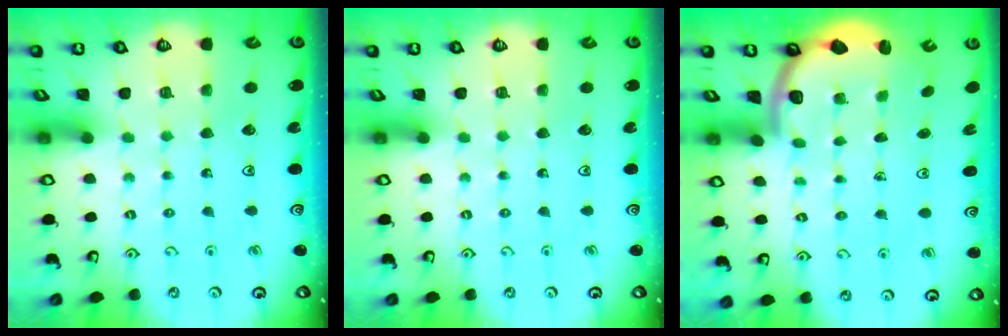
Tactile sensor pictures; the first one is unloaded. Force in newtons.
{"total": 0.0}
{"total": 2.5, "press": 2.2, "slide": 1.1}